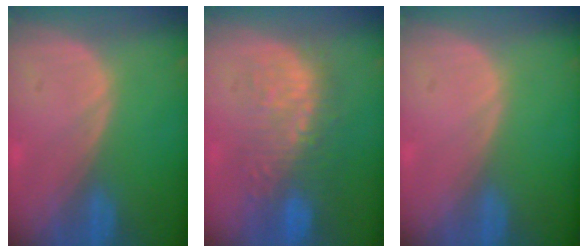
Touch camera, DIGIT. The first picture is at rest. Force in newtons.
{"total": 10.1, "press": 9.0, "slide": 4.5}
{"total": 0.0}